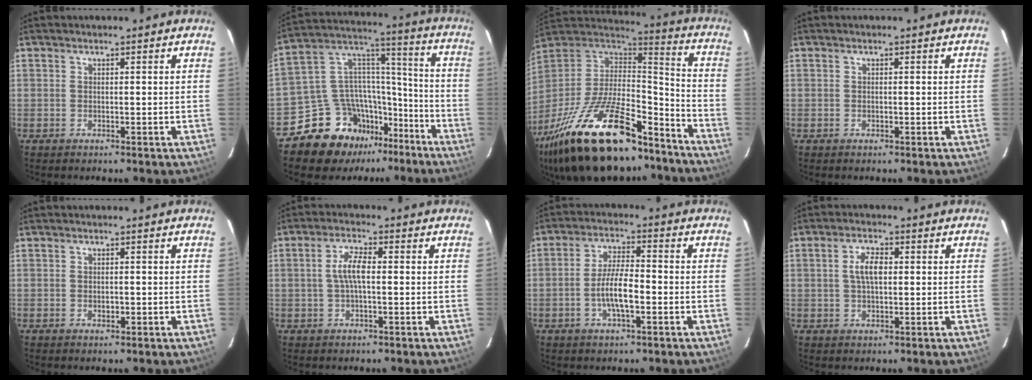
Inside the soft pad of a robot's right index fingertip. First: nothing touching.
{"total": 15.7, "force": [-11.9, 9.1, 4.8], "torque": [-0.100, 0.068, -0.189]}
{"total": 32.9, "force": [-22.1, 12.5, 20.9], "torque": [-0.405, -0.027, -0.343]}
{"total": 0.0}
{"total": 1.2, "force": [-0.3, 0.8, 0.9], "torque": [-0.014, 0.000, -0.004]}
{"total": 4.8, "force": [0.0, 1.5, 4.6], "torque": [-0.091, 0.009, 0.000]}
{"total": 7.1, "force": [-2.2, 1.8, 6.6], "torque": [-0.128, 0.002, -0.040]}
{"total": 4.6, "force": [0.6, 2.2, 4.1], "torque": [-0.077, 0.009, 0.013]}